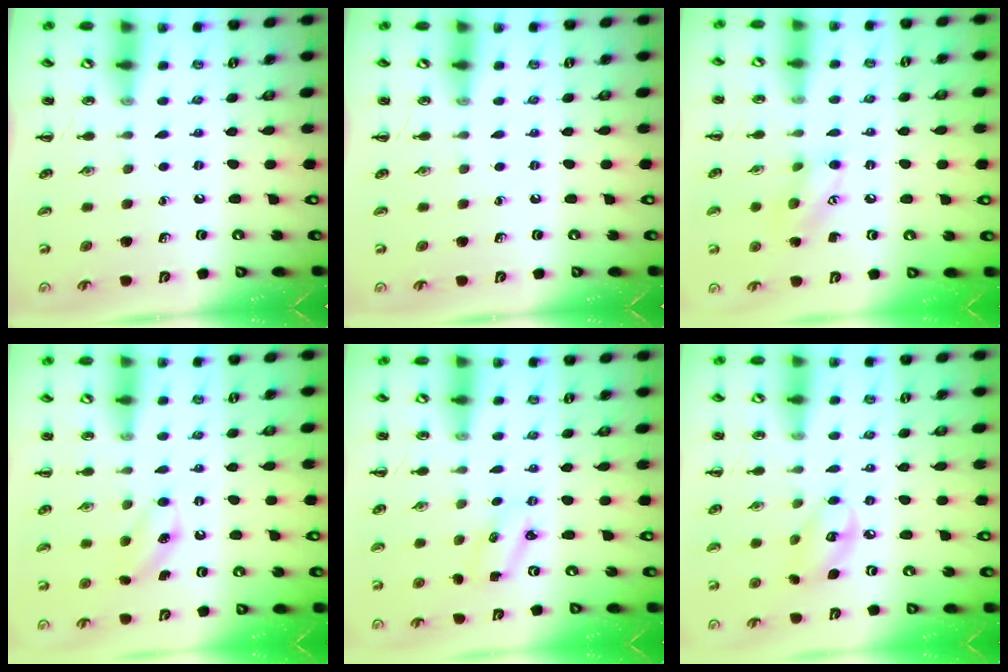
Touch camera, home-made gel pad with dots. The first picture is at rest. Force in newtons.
{"total": 0.0}
{"total": 8.6, "press": 8.6, "slide": 0.4}
{"total": 5.7, "press": 5.4, "slide": 1.6}
{"total": 2.3, "press": 2.2, "slide": 0.7}
{"total": 7.3, "press": 7.2, "slide": 1.1}